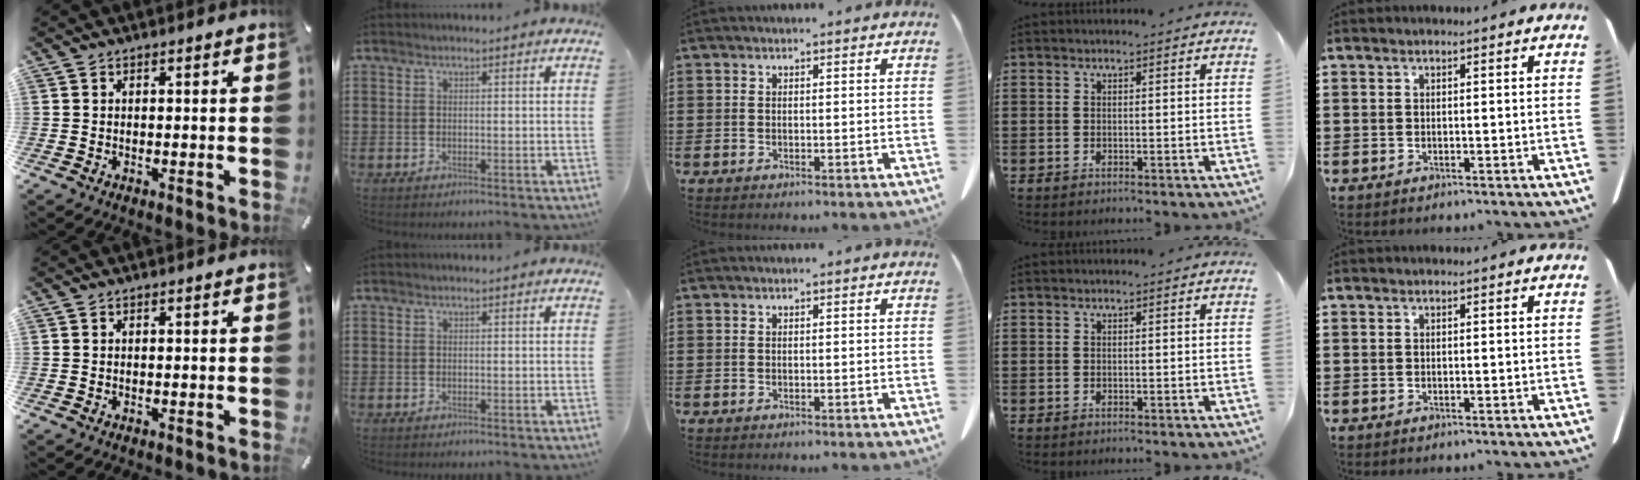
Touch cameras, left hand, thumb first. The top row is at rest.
{}